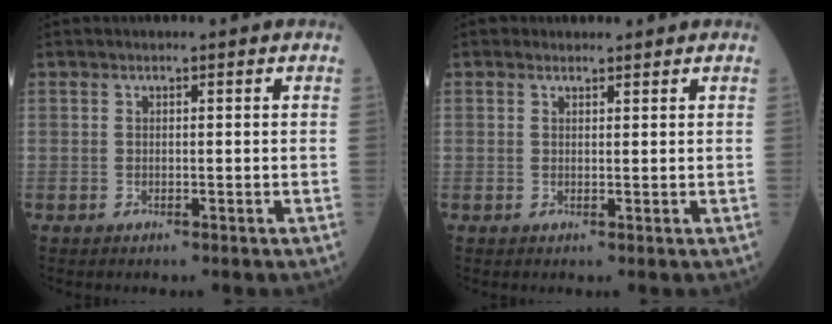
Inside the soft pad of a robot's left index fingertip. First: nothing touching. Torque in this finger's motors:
{"motor_torque": [0.26, -0.17, 0.02, 0.00]}